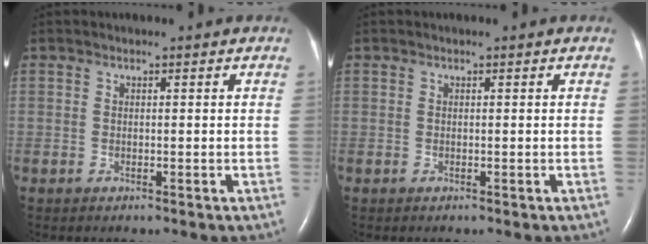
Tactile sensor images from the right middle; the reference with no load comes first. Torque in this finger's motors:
{"motor_torque": [0.00, 0.00, 0.00, 0.00]}